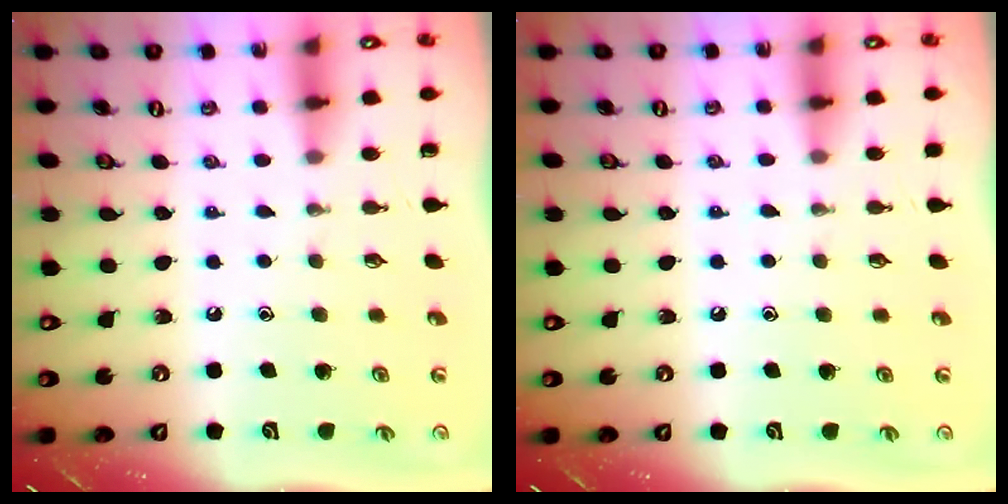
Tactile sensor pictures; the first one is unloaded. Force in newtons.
{"total": 4.4, "press": 4.3, "slide": 0.7}